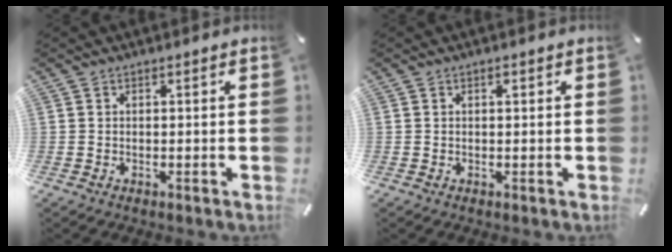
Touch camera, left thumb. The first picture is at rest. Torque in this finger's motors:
{"motor_torque": [0.05, 0.49, 0.01, -0.30, 0.06]}